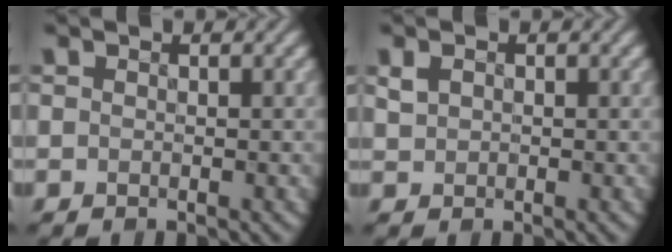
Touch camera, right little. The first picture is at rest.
{"total": 0.6, "force": [-0.1, 0.5, 0.2], "torque": [-0.012, -0.002, 0.007]}